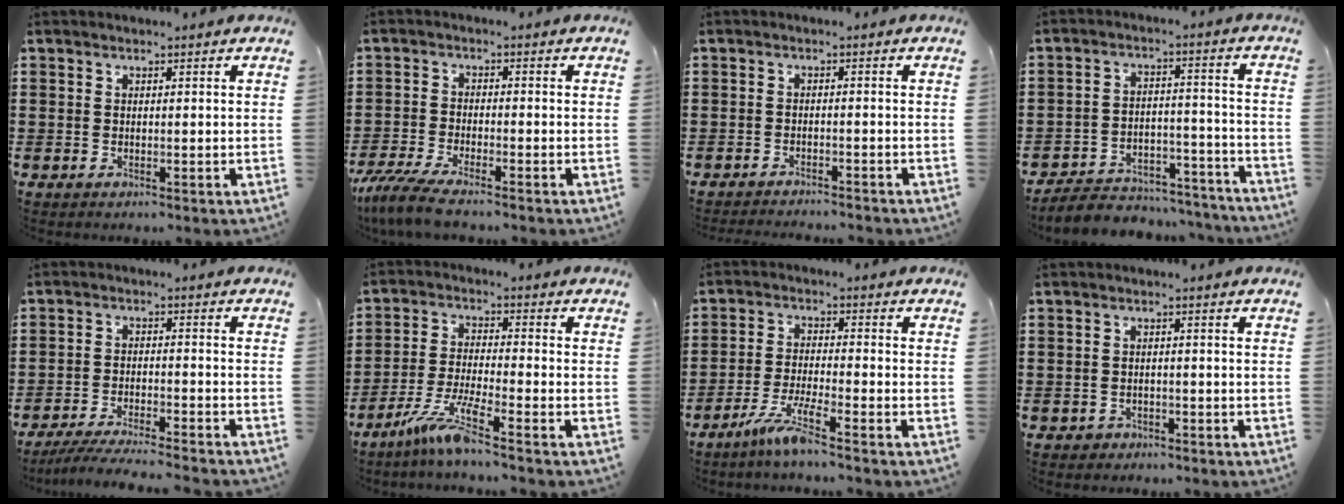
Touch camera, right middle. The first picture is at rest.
{"total": 4.7, "force": [-4.1, 0.0, 2.3], "torque": [-0.067, -0.020, -0.085]}
{"total": 1.7, "force": [-1.7, -0.2, 0.1], "torque": [-0.006, -0.001, -0.034]}
{"total": 5.9, "force": [-5.7, 1.2, 0.9], "torque": [-0.019, 0.013, -0.114]}
{"total": 4.9, "force": [-4.6, -0.1, 1.6], "torque": [-0.032, -0.009, -0.091]}
{"total": 6.8, "force": [-5.1, 0.0, 4.5], "torque": [-0.098, -0.016, -0.100]}
{"total": 5.5, "force": [-4.2, -0.1, 3.6], "torque": [-0.079, -0.012, -0.081]}
{"total": 1.2, "force": [-1.0, 0.6, -0.1], "torque": [-0.002, 0.003, -0.024]}